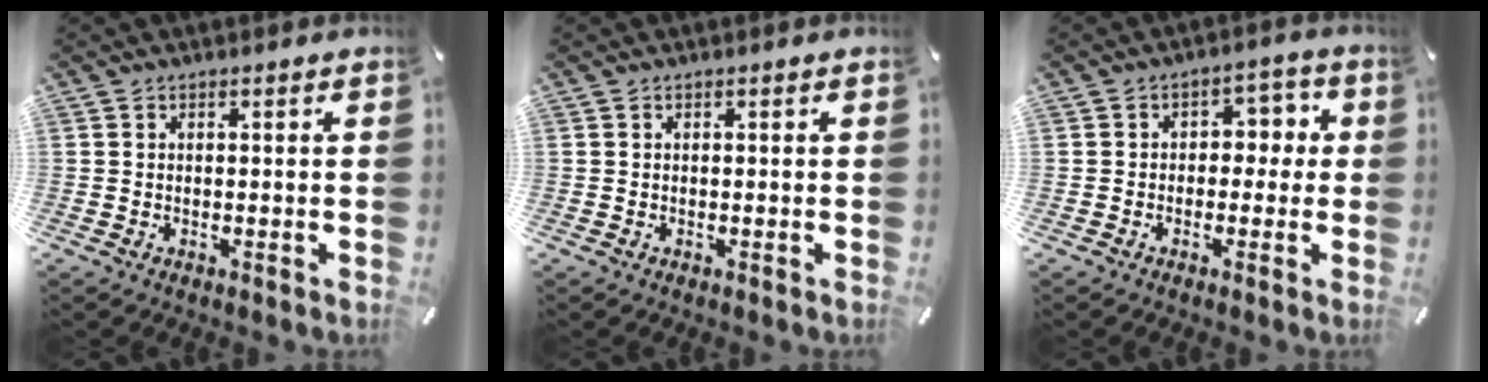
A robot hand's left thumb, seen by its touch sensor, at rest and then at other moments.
{"total": 0.0}
{"total": 4.7, "force": [-1.0, 3.7, 2.7], "torque": [-0.031, 0.010, -0.029]}